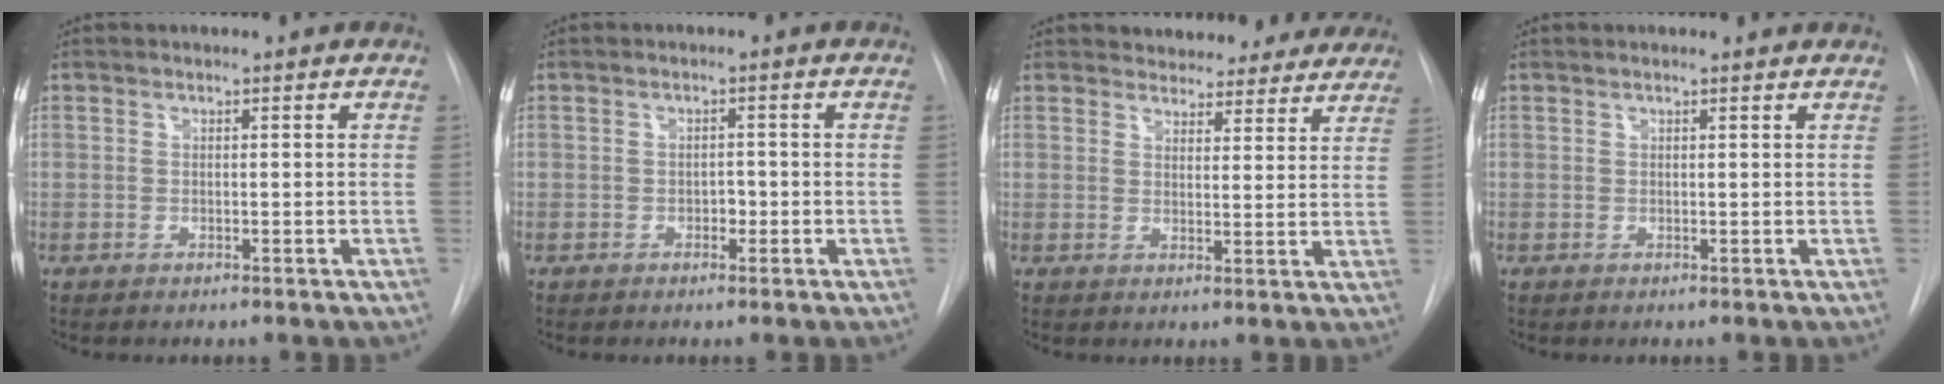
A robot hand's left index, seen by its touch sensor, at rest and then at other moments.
{"total": 1.3, "force": [-0.5, 0.9, 0.8], "torque": [-0.009, 0.004, -0.009]}
{"total": 14.9, "force": [13.5, 5.6, 2.7], "torque": [-0.016, -0.001, 0.152]}
{"total": 2.2, "force": [2.1, 0.1, 0.7], "torque": [-0.013, 0.016, 0.022]}